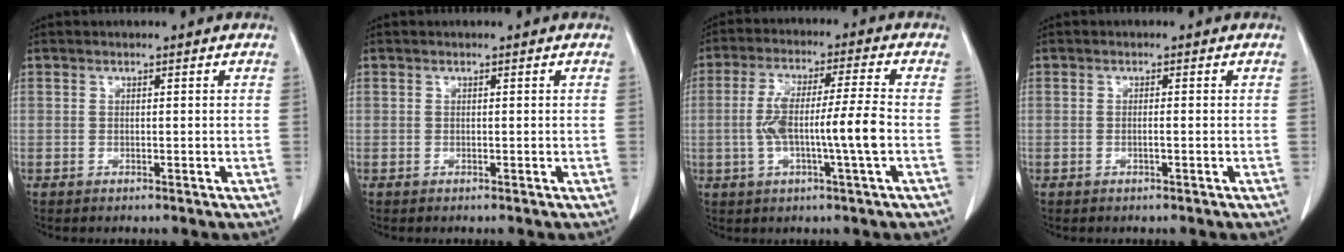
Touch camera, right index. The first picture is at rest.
{"total": 0.0}
{"total": 10.2, "force": [-1.8, 0.0, 10.0], "torque": [-0.191, 0.009, -0.035]}
{"total": 0.7, "force": [-0.3, 0.0, 0.7], "torque": [-0.014, 0.001, -0.004]}